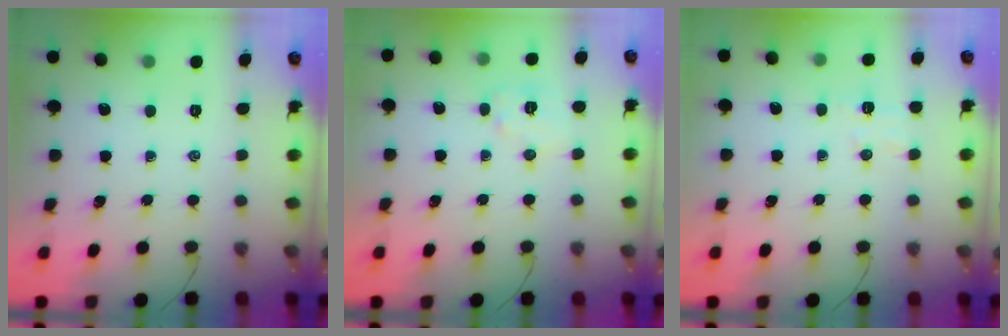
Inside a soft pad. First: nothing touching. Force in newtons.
{"total": 6.7, "press": 6.7, "slide": 0.8}
{"total": 5.4, "press": 5.3, "slide": 0.8}